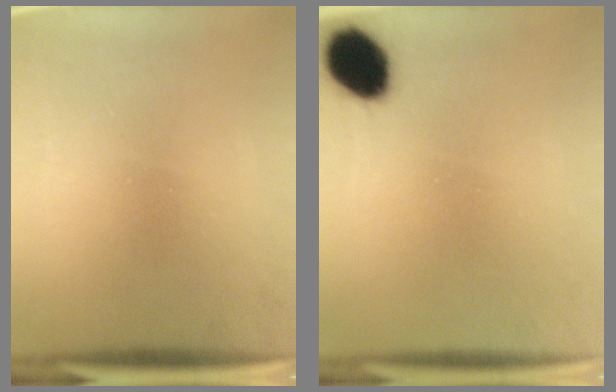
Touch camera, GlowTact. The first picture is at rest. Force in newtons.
{"total": 9.6}